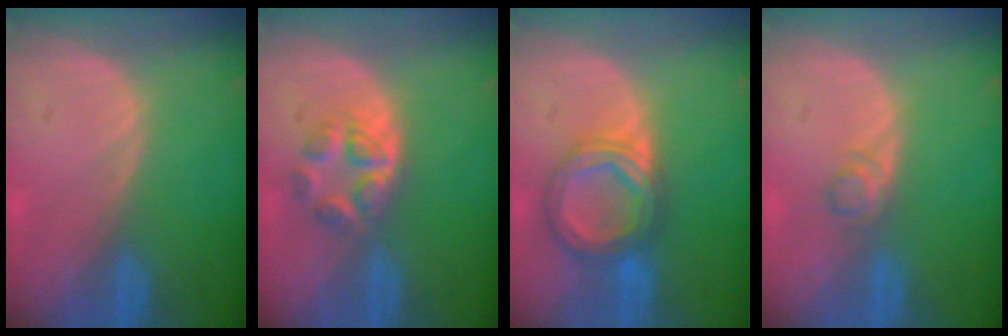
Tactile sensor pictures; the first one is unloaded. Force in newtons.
{"total": 5.2, "press": 4.8, "slide": 2.0}
{"total": 7.1, "press": 7.1, "slide": 0.5}
{"total": 1.9, "press": 1.8, "slide": 0.2}